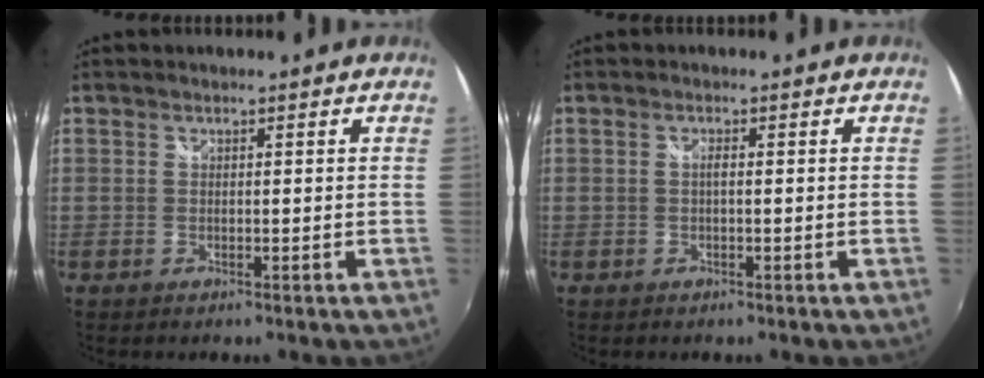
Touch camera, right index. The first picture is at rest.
{"total": 1.0, "force": [-0.1, 0.1, 1.0], "torque": [-0.017, 0.004, -0.004]}